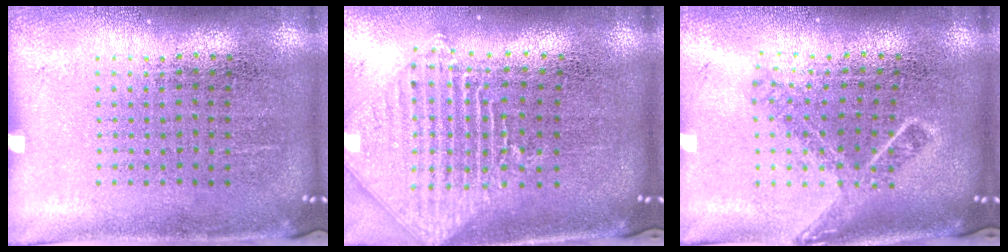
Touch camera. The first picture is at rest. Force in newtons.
{"total": 2.3, "press": 1.8, "slide": 1.4}
{"total": 1.6, "press": 1.2, "slide": 1.1}